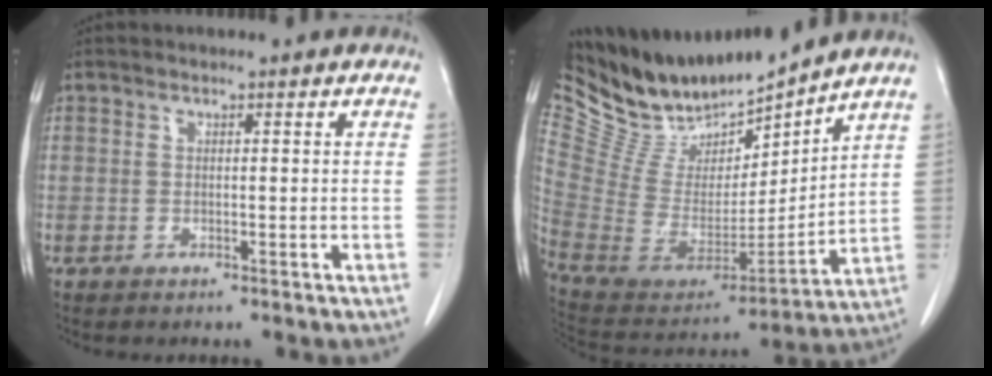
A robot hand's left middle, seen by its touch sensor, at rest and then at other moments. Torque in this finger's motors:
{"motor_torque": [-0.53, -0.72, -0.14, -0.08]}